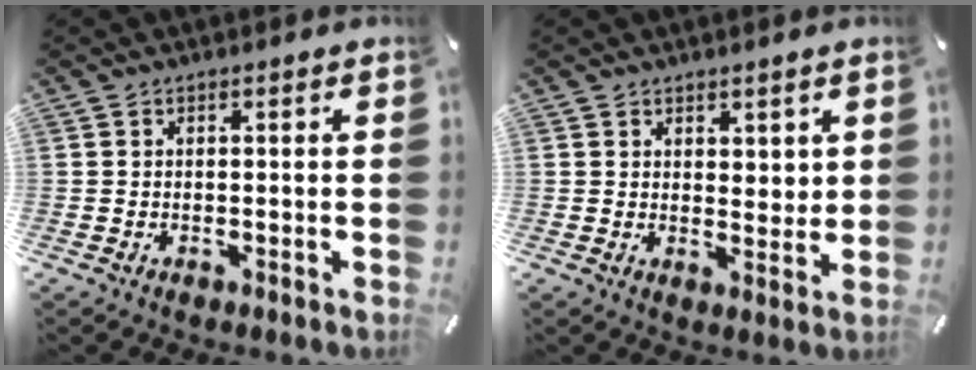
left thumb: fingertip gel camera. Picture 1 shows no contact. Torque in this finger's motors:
{"motor_torque": [0.04, -0.53, 0.06, 0.11, 0.04]}